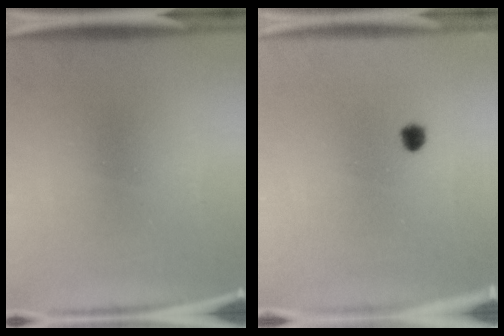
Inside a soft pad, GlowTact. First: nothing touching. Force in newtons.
{"total": 2.3}